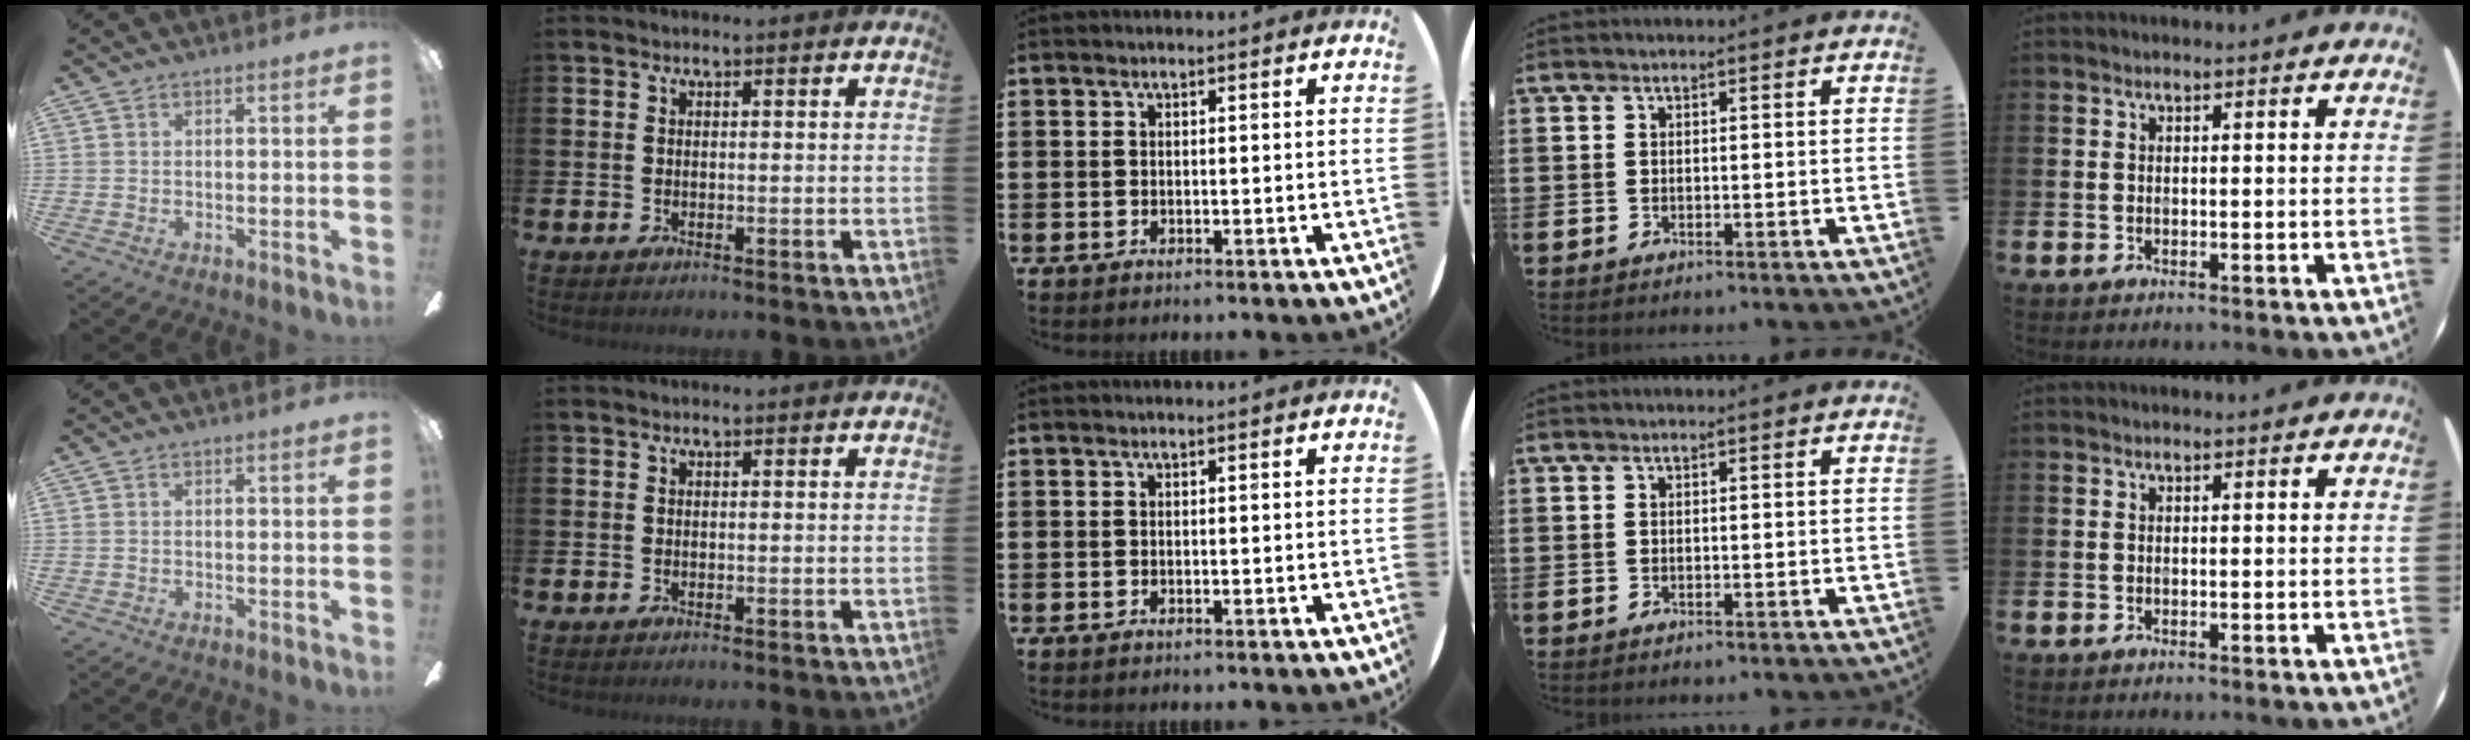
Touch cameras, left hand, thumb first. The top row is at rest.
{}